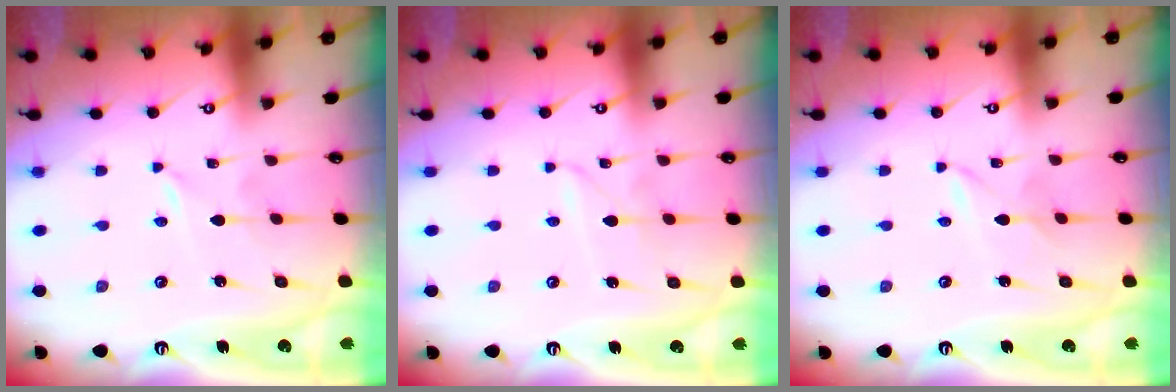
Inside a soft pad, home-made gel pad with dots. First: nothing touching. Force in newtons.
{"total": 2.6, "press": 2.5, "slide": 0.4}
{"total": 1.7, "press": 1.7, "slide": 0.2}